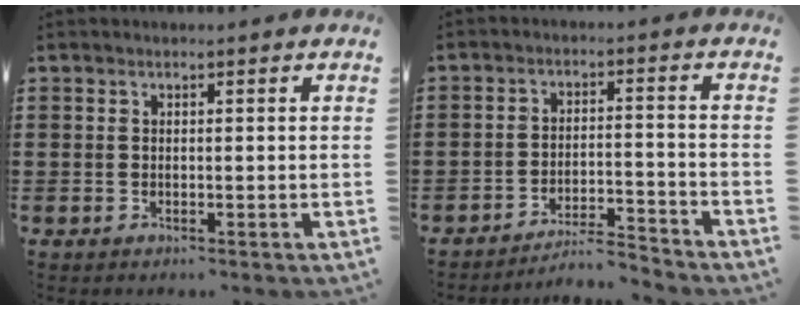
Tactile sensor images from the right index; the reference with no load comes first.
{"total": 4.7, "force": [-4.5, 0.0, 1.3], "torque": [-0.026, -0.004, -0.091]}